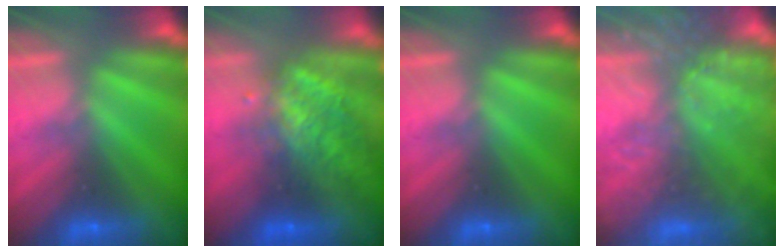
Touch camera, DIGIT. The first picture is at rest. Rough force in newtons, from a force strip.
{"total": 5.5}
{"total": 0.0}
{"total": 7.8}